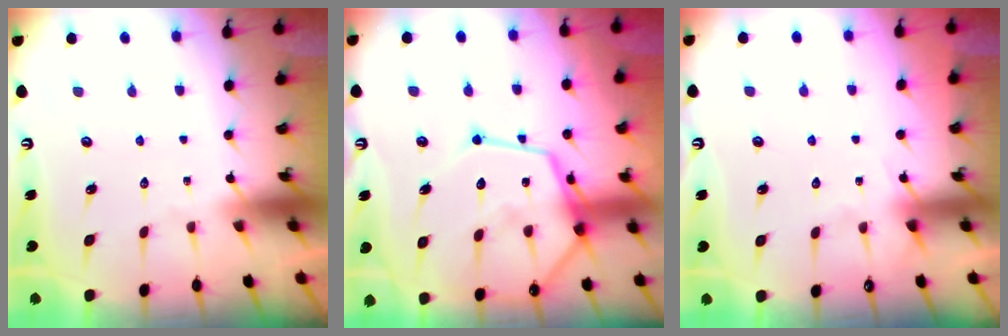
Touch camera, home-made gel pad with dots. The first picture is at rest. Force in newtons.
{"total": 19.1, "press": 19.0, "slide": 1.7}
{"total": 3.8, "press": 3.7, "slide": 0.6}